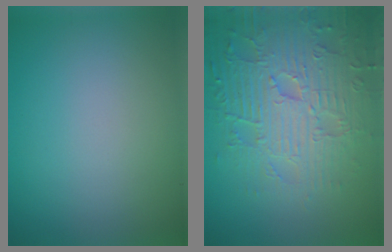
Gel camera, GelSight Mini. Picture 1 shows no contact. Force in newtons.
{"total": 7.7, "press": 5.9, "slide": 4.8}